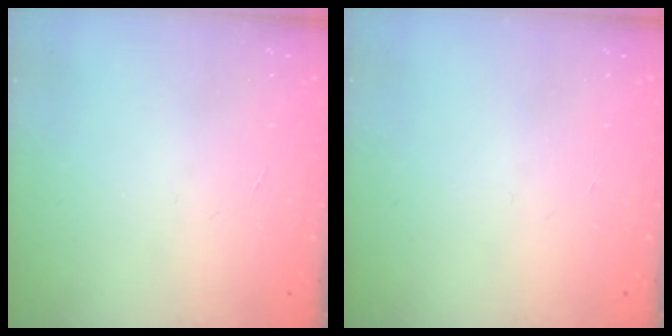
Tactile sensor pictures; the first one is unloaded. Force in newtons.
{"total": 0.0}